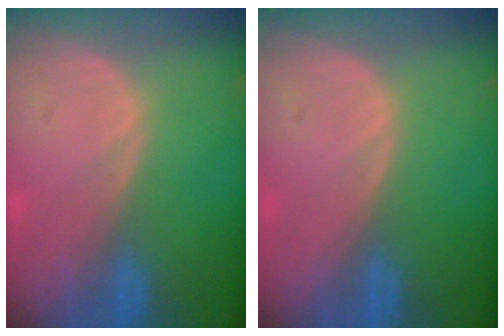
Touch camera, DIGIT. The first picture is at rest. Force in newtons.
{"total": 0.0}